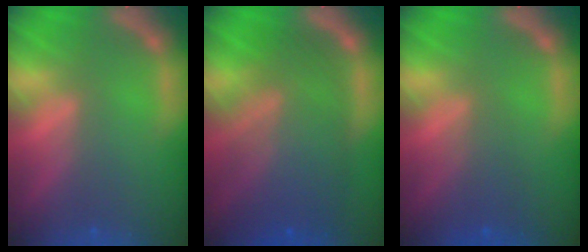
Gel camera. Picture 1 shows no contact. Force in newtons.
{"total": 10.0}
{"total": 2.5}